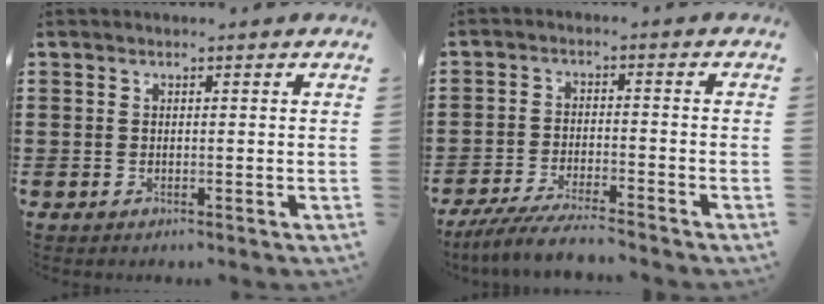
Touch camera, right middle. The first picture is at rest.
{"total": 5.4, "force": [-5.0, 0.2, 2.1], "torque": [-0.054, -0.014, -0.098]}